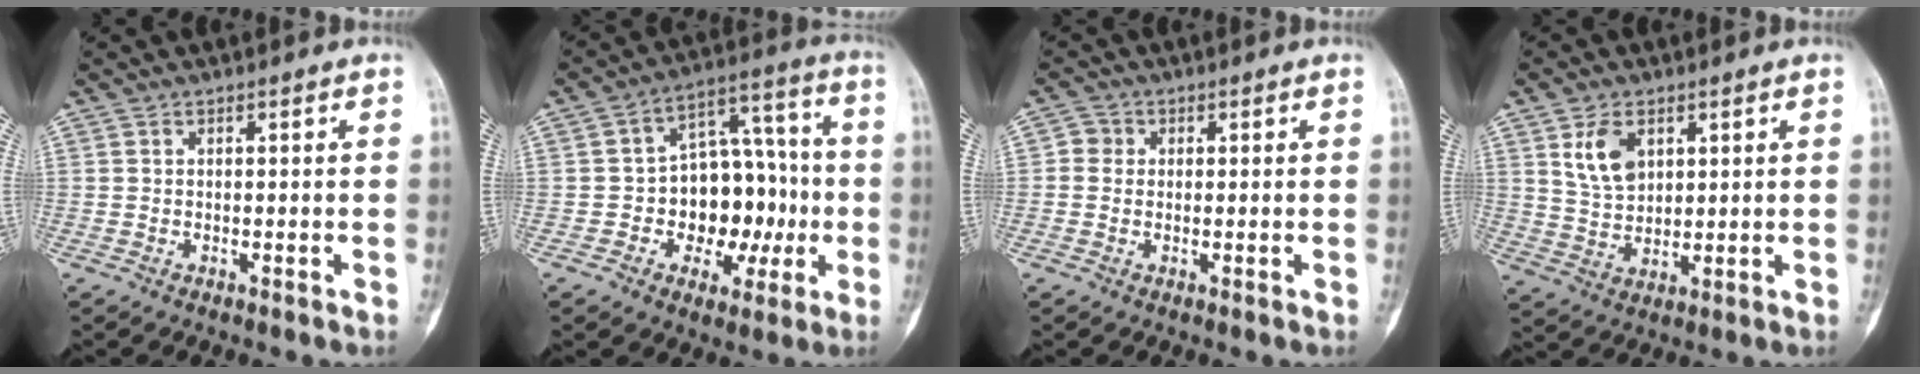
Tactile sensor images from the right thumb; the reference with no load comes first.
{"total": 15.9, "force": [-2.1, 11.1, 11.2], "torque": [-0.107, 0.046, -0.027]}
{"total": 2.6, "force": [0.2, 2.5, 0.7], "torque": [0.003, 0.006, -0.001]}
{"total": 7.3, "force": [3.1, 4.7, 4.7], "torque": [-0.073, -0.017, 0.065]}